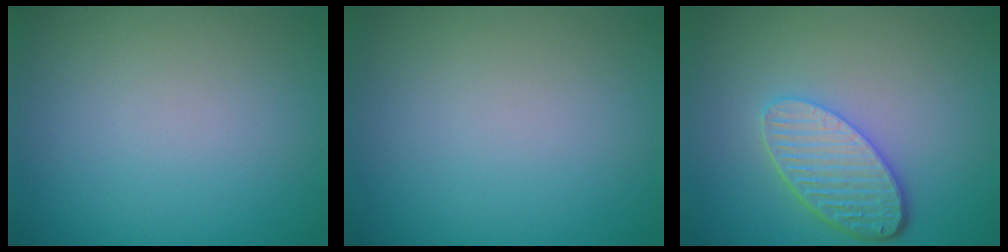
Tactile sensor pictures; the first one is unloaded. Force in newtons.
{"total": 0.0}
{"total": 4.8, "press": 3.9, "slide": 2.8}